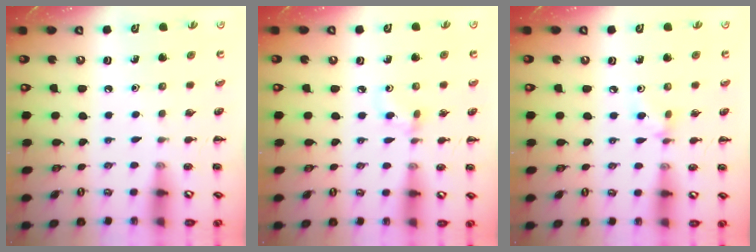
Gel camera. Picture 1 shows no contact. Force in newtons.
{"total": 3.5, "press": 3.3, "slide": 1.2}
{"total": 3.4, "press": 3.3, "slide": 0.7}